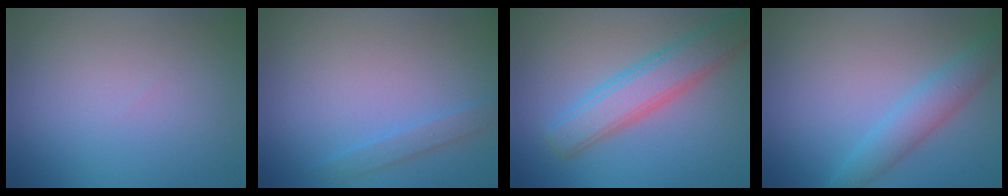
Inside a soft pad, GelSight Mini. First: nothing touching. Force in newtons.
{"total": 1.3, "press": 1.3, "slide": 0.1}
{"total": 5.0, "press": 4.9, "slide": 0.3}
{"total": 3.1, "press": 3.1, "slide": 0.2}